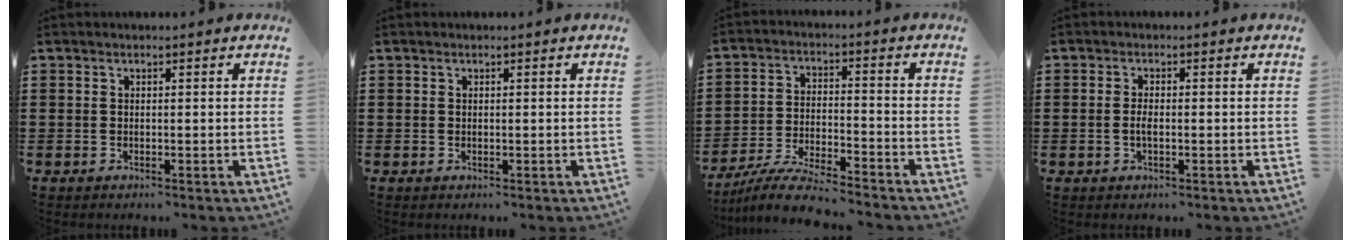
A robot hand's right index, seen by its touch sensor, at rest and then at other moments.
{"total": 0.0}
{"total": 6.7, "force": [-6.3, 0.1, 2.0], "torque": [-0.048, 0.000, -0.125]}
{"total": 1.9, "force": [-0.3, 0.7, 1.8], "torque": [-0.034, 0.001, -0.007]}